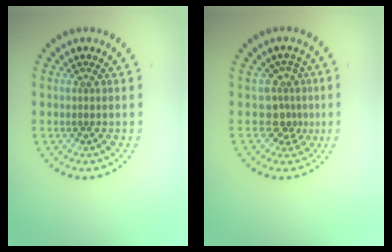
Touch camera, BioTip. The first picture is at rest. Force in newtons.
{"total": 2.7, "press": 1.9, "slide": 1.9}